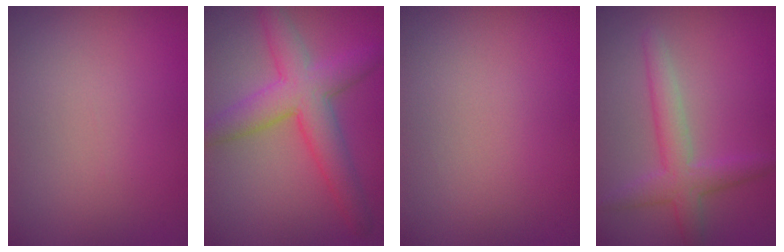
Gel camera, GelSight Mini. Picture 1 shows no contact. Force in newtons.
{"total": 6.1, "press": 6.1, "slide": 0.2}
{"total": 0.0}
{"total": 2.8, "press": 2.8, "slide": 0.2}